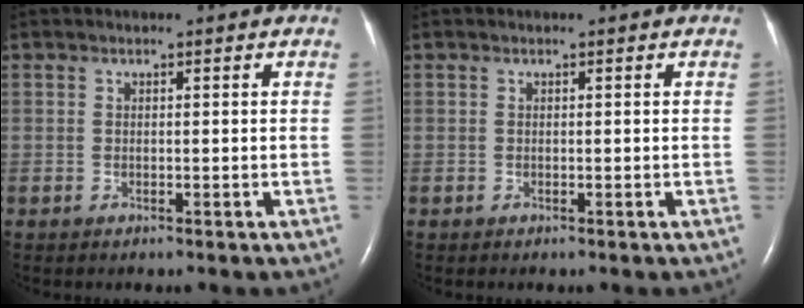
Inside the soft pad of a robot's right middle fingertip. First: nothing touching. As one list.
[{"total": 0.0}]